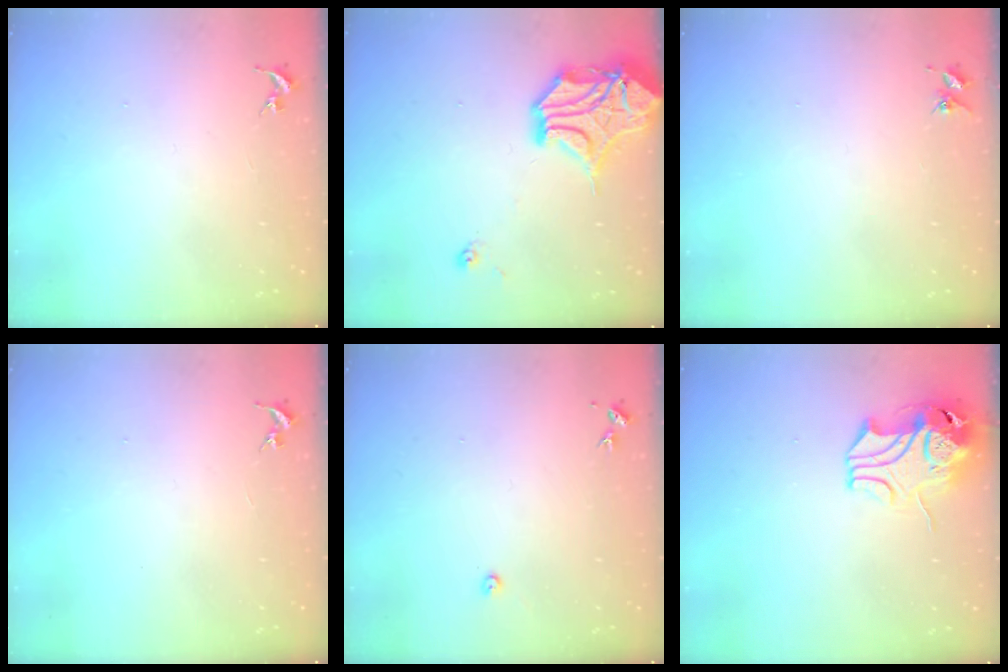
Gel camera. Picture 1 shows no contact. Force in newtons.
{"total": 16.4, "press": 16.2, "slide": 2.5}
{"total": 3.2, "press": 3.1, "slide": 0.4}
{"total": 0.0}
{"total": 2.2, "press": 2.2, "slide": 0.3}
{"total": 11.1, "press": 11.0, "slide": 1.9}